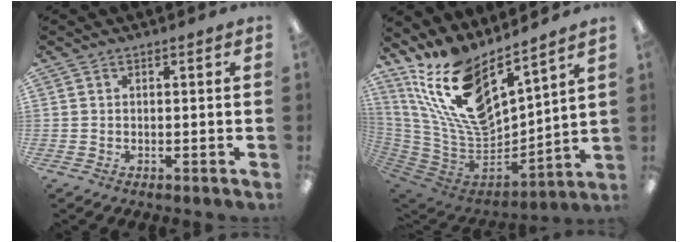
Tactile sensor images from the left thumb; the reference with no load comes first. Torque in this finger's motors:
{"motor_torque": [1.27, 0.06, 1.77, -0.96, 0.59]}